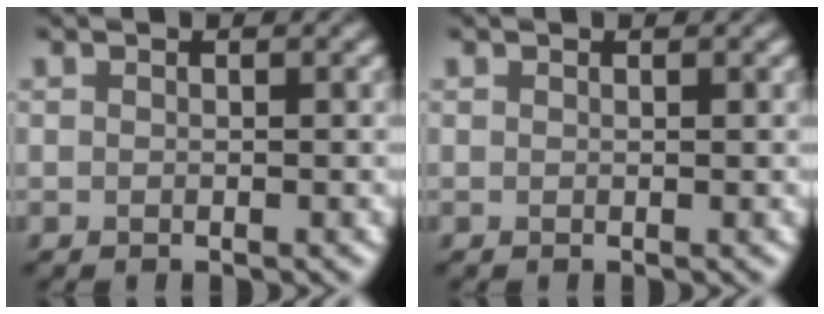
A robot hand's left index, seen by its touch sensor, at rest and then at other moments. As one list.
[{"total": 0.0}]